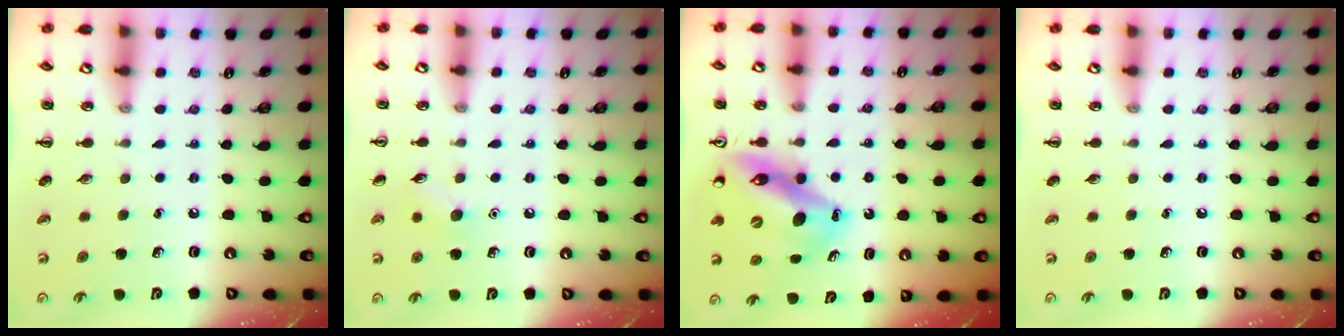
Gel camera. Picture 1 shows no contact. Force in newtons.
{"total": 6.2, "press": 5.9, "slide": 1.7}
{"total": 14.4, "press": 13.7, "slide": 4.3}
{"total": 0.0}